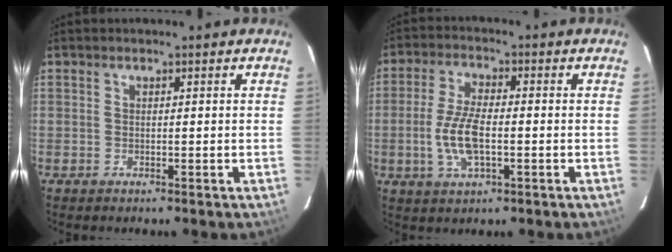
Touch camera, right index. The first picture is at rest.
{"total": 8.4, "force": [-1.7, 3.3, 7.5], "torque": [-0.158, -0.002, -0.032]}